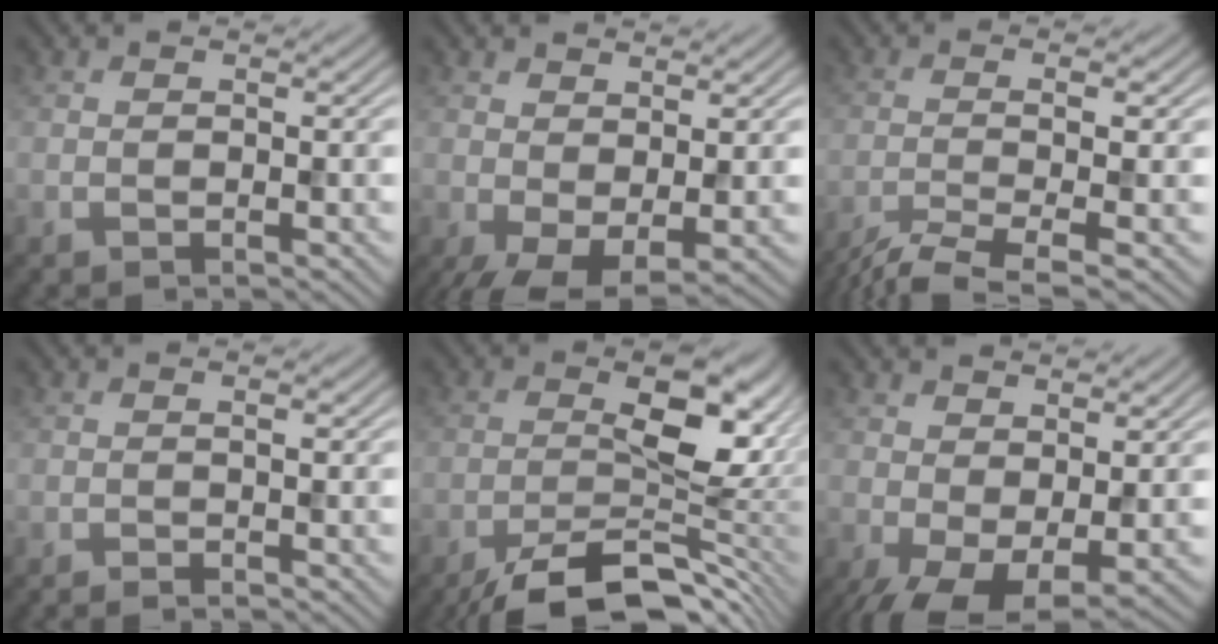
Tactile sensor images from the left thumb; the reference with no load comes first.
{"total": 4.7, "force": [-0.3, 2.3, 4.1], "torque": [-0.088, -0.008, -0.004]}
{"total": 5.9, "force": [-3.3, 1.0, 4.8], "torque": [-0.073, -0.004, -0.071]}
{"total": 1.1, "force": [-0.7, 0.0, 0.9], "torque": [-0.012, 0.004, -0.014]}
{"total": 13.6, "force": [-6.1, 5.1, 11.1], "torque": [-0.167, -0.006, -0.098]}
{"total": 6.9, "force": [-0.8, 3.3, 6.0], "torque": [-0.122, -0.015, -0.011]}